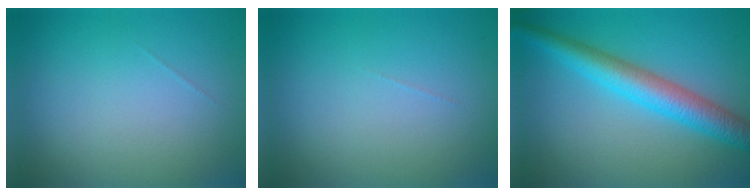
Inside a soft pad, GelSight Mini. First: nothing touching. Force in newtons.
{"total": 0.0}
{"total": 5.5, "press": 5.5, "slide": 0.1}